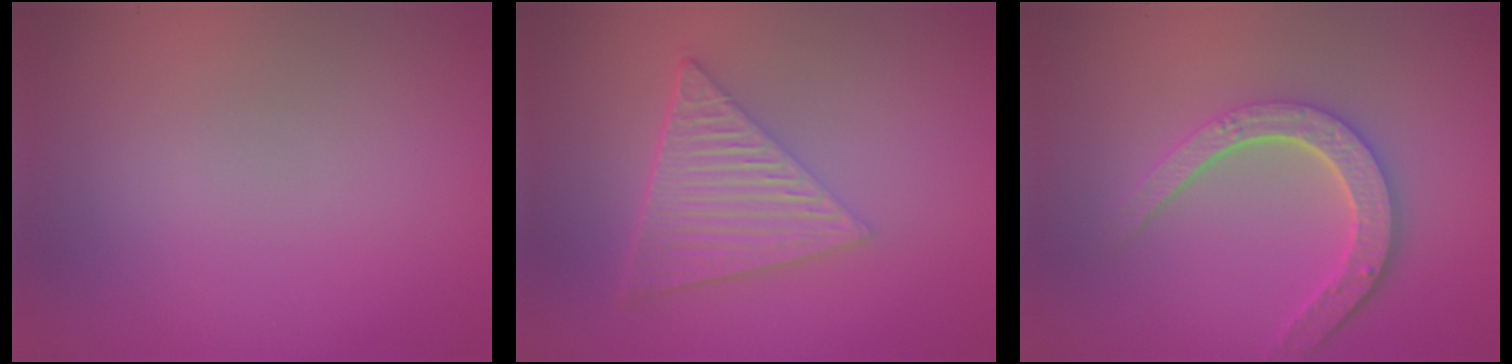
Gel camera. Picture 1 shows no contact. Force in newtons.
{"total": 6.3, "press": 4.2, "slide": 4.7}
{"total": 4.6, "press": 3.5, "slide": 3.0}